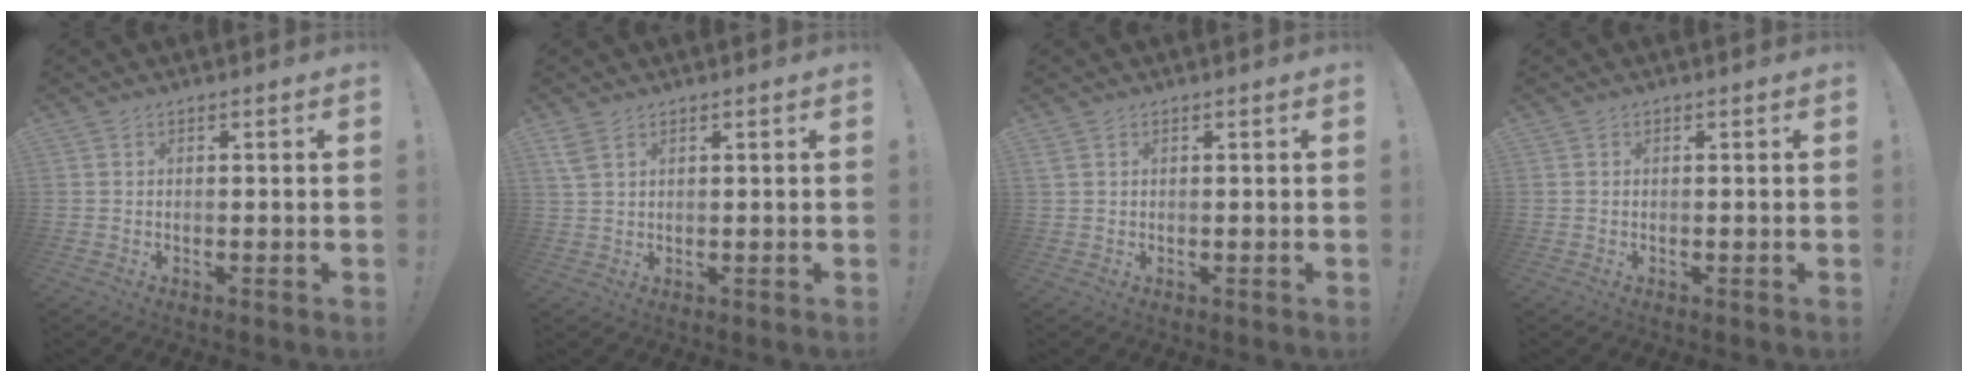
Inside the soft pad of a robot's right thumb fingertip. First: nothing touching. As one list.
[{"total": 3.6, "force": [2.1, 1.8, 2.3], "torque": [-0.042, -0.005, 0.042]}, {"total": 1.1, "force": [0.6, 0.7, 0.6], "torque": [-0.014, 0.004, 0.013]}, {"total": 0.0}]